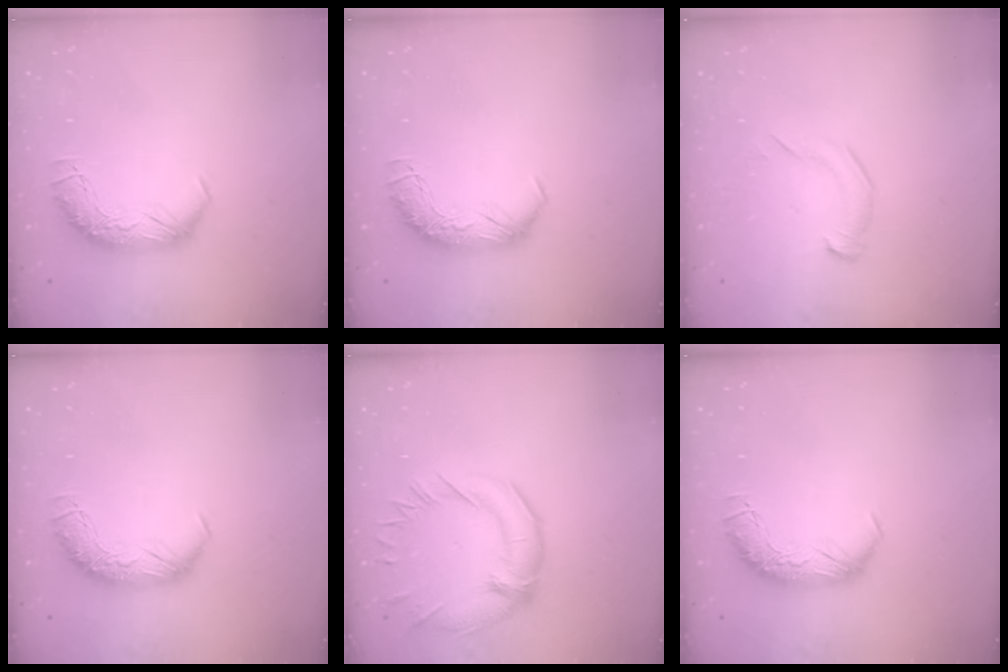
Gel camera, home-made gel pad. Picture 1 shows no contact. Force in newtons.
{"total": 0.0}
{"total": 4.8, "press": 4.7, "slide": 0.5}
{"total": 0.0}
{"total": 2.0, "press": 1.7, "slide": 1.0}
{"total": 0.0}